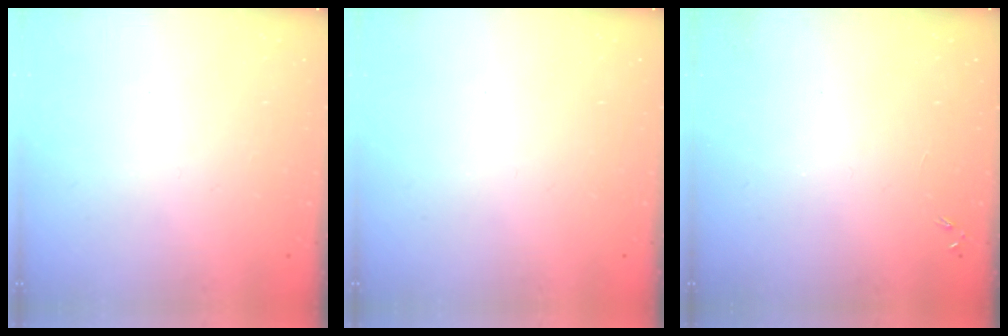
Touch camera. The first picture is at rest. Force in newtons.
{"total": 0.0}
{"total": 0.0}